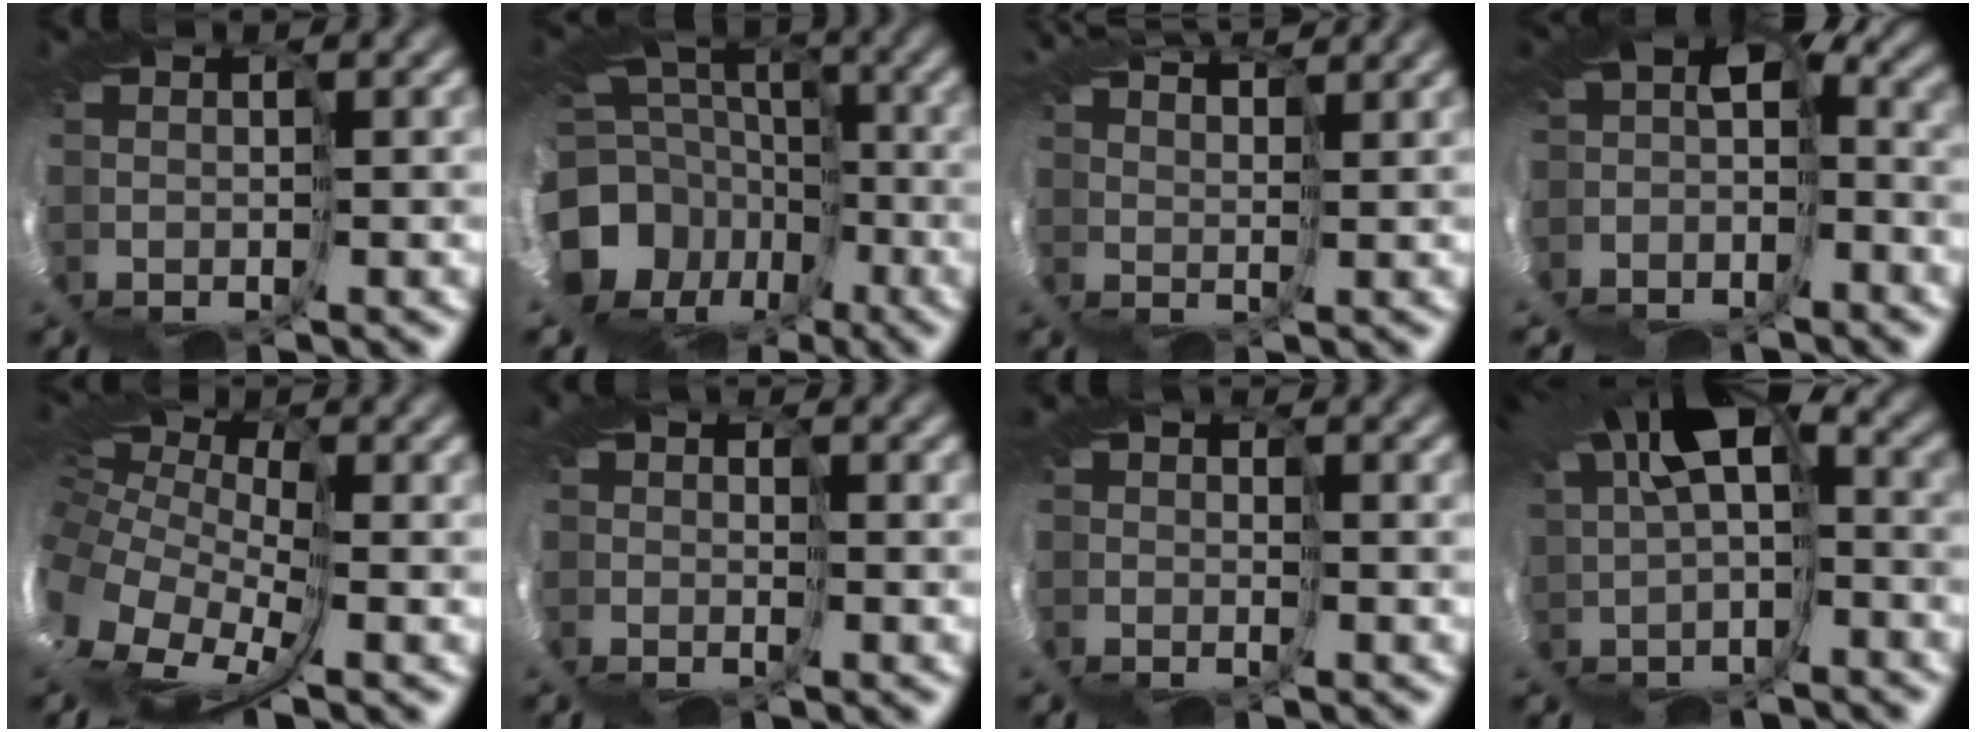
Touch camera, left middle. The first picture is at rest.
{"total": 14.5, "force": [-5.6, 11.7, 6.6], "torque": [-0.140, -0.029, -0.092]}
{"total": 4.7, "force": [4.5, -1.2, -0.4], "torque": [0.014, 0.022, 0.074]}
{"total": 4.8, "force": [-3.8, 2.0, 2.1], "torque": [-0.045, -0.024, -0.033]}
{"total": 8.4, "force": [-0.9, 5.2, 6.5], "torque": [-0.144, -0.024, 0.015]}
{"total": 1.4, "force": [-0.6, 1.1, 0.6], "torque": [0.001, 0.001, -0.010]}
{"total": 1.4, "force": [-0.8, 0.9, 0.6], "torque": [0.003, 0.000, -0.012]}
{"total": 6.6, "force": [1.0, 2.7, 5.9], "torque": [-0.103, -0.008, 0.038]}